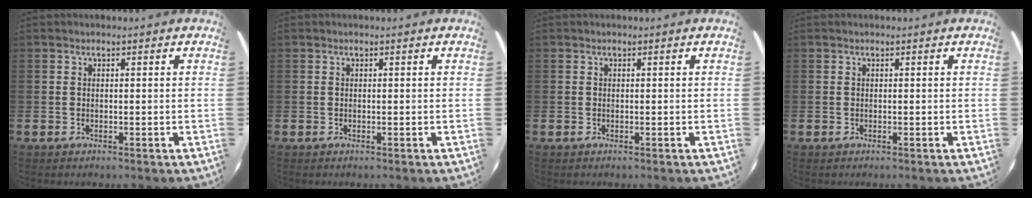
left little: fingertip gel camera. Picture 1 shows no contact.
{"total": 0.0}
{"total": 0.0}
{"total": 0.0}